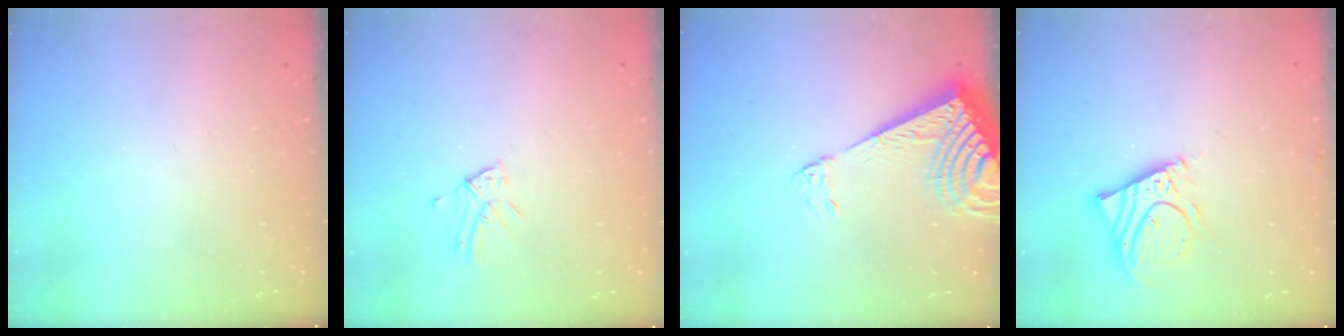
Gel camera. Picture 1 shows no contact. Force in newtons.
{"total": 3.6, "press": 3.5, "slide": 0.3}
{"total": 12.1, "press": 12.0, "slide": 1.5}
{"total": 10.8, "press": 10.7, "slide": 1.7}